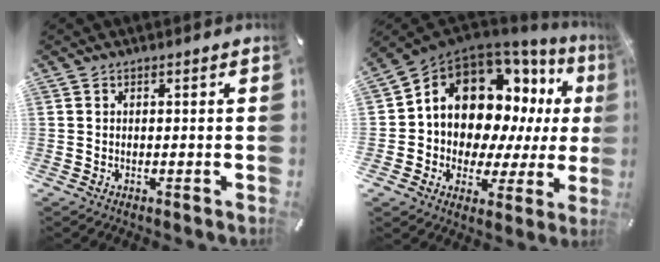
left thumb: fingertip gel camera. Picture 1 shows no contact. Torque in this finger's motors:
{"motor_torque": [1.30, 2.45, 2.77, 0.00, 0.27]}